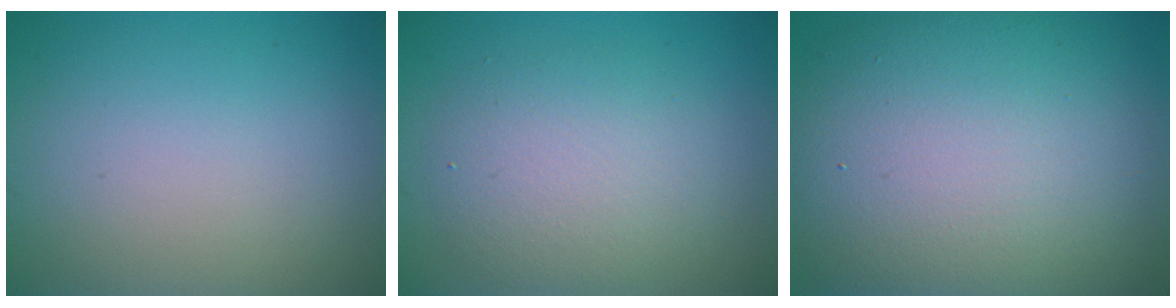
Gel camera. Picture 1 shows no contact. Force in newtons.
{"total": 4.6, "press": 4.5, "slide": 0.4}
{"total": 14.6, "press": 14.6, "slide": 0.3}